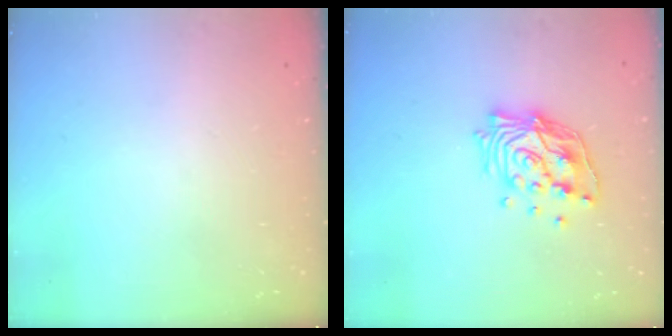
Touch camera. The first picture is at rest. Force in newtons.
{"total": 13.5, "press": 13.4, "slide": 1.0}